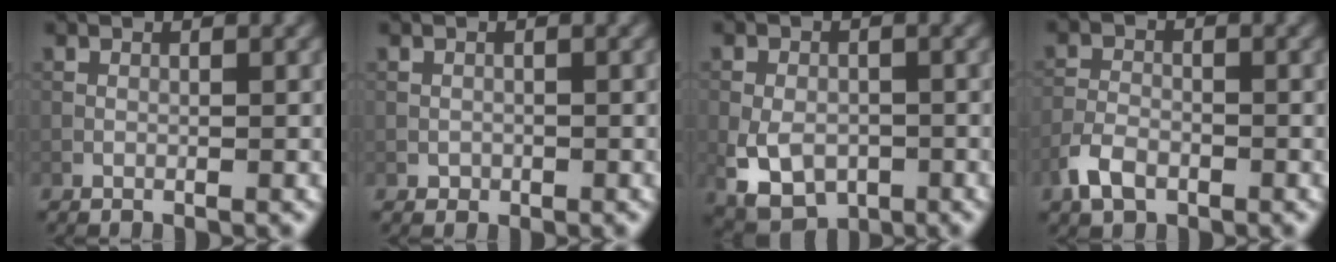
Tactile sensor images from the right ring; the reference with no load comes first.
{"total": 0.6, "force": [-0.1, 0.6, 0.0], "torque": [0.003, -0.004, -0.001]}
{"total": 5.6, "force": [-1.6, 3.8, 3.7], "torque": [-0.078, -0.013, -0.029]}
{"total": 3.0, "force": [-1.7, 1.7, 1.7], "torque": [-0.035, 0.000, -0.041]}